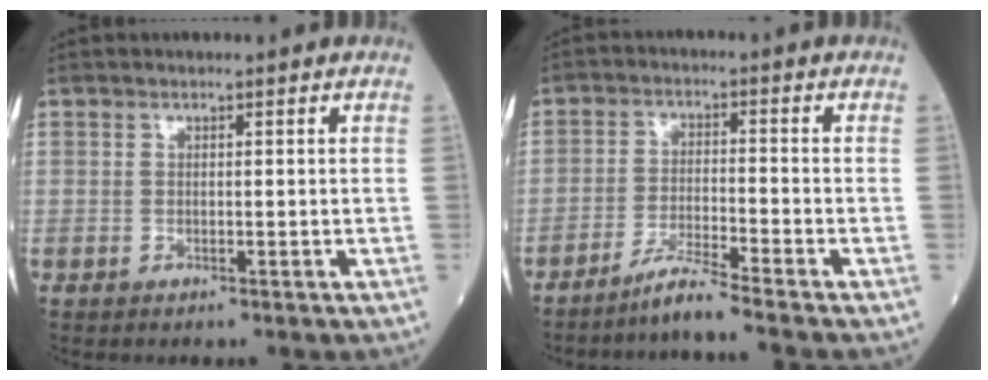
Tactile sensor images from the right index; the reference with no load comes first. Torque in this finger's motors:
{"motor_torque": [-0.29, -0.29, 0.06, 0.01]}